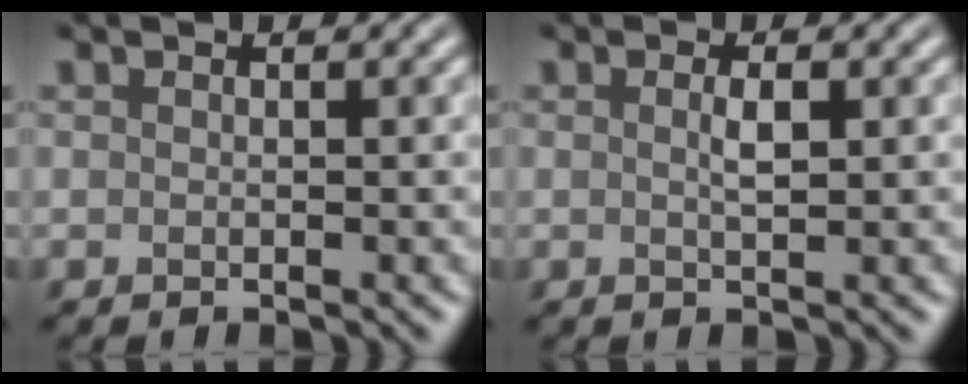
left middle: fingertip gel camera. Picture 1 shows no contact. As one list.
[{"total": 1.4, "force": [0.2, 0.3, 1.4], "torque": [-0.026, 0.003, 0.002]}]